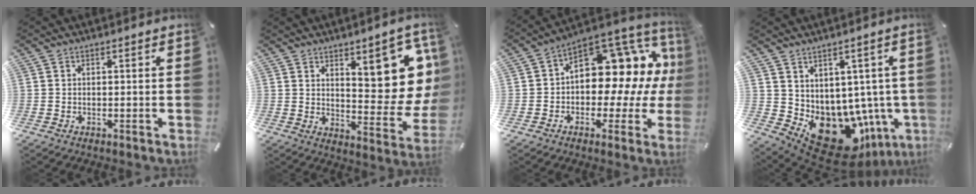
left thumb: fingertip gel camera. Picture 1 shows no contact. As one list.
[{"total": 14.2, "force": [7.3, 6.0, 10.7], "torque": [-0.110, -0.075, 0.123]}, {"total": 13.9, "force": [4.2, 9.7, 9.0], "torque": [-0.109, -0.060, 0.071]}, {"total": 13.6, "force": [-5.3, 9.4, 8.2], "torque": [-0.107, -0.015, -0.066]}]